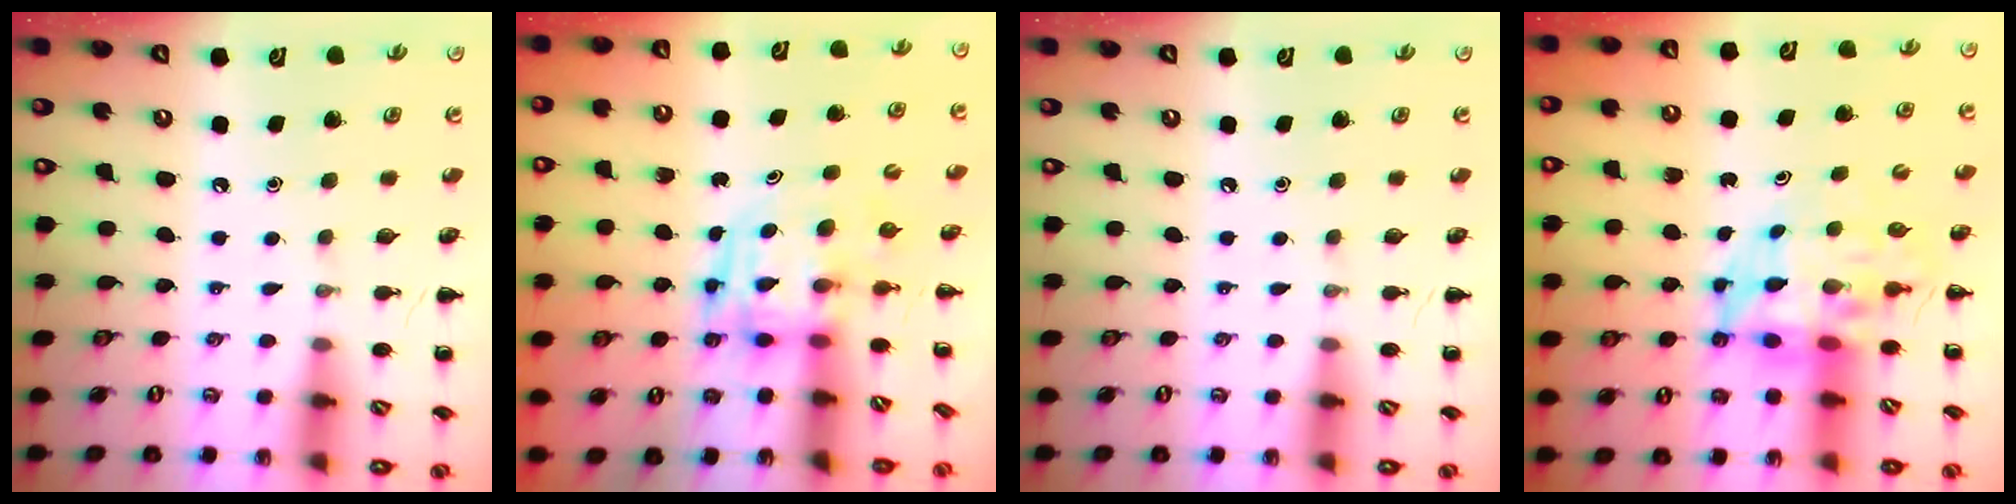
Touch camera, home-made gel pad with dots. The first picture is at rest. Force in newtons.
{"total": 3.9, "press": 3.9, "slide": 0.7}
{"total": 0.0}
{"total": 7.4, "press": 7.0, "slide": 2.4}